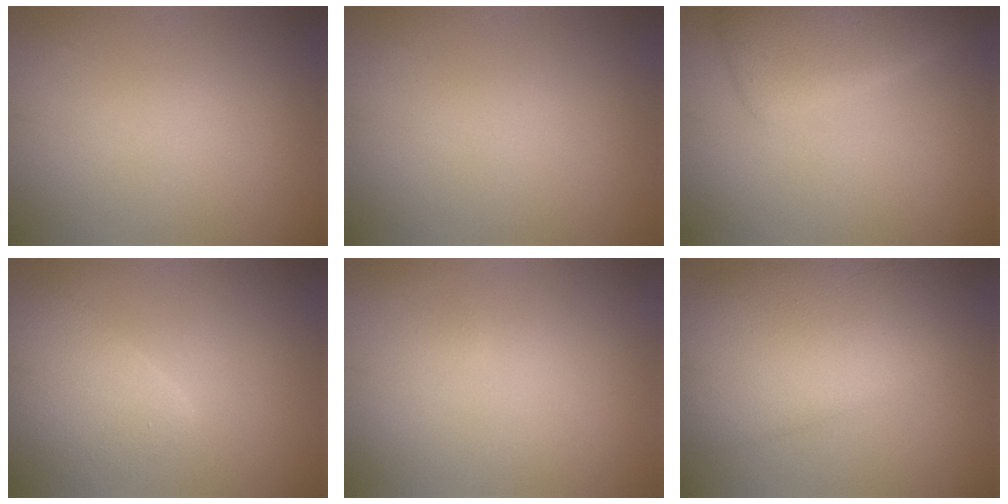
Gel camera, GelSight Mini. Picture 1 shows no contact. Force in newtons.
{"total": 0.0}
{"total": 4.6, "press": 4.6, "slide": 0.4}
{"total": 4.8, "press": 4.8, "slide": 0.2}
{"total": 0.5, "press": 0.5, "slide": 0.1}
{"total": 7.4, "press": 7.4, "slide": 0.3}